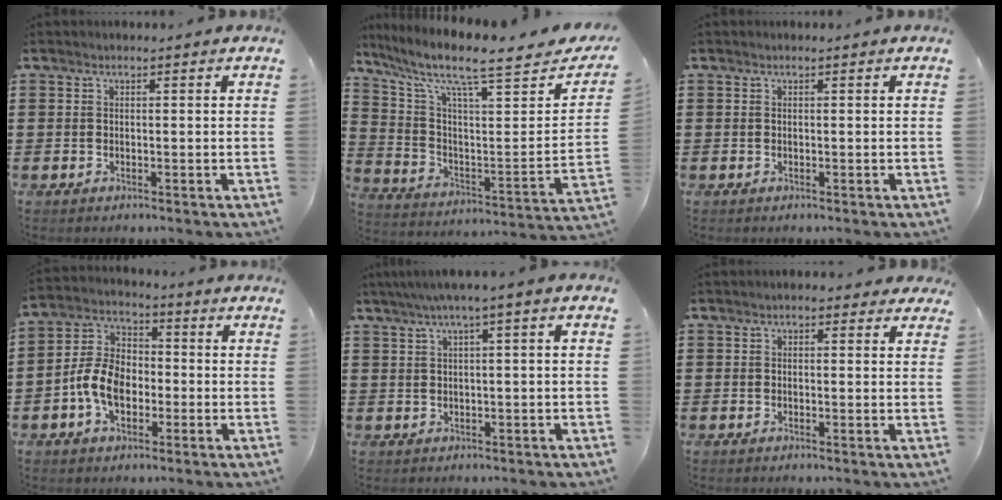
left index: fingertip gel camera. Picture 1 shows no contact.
{"total": 9.3, "force": [7.3, 1.5, 5.5], "torque": [-0.127, -0.062, 0.113]}
{"total": 0.0}
{"total": 7.8, "force": [-2.3, 5.3, 5.3], "torque": [-0.130, 0.011, -0.051]}
{"total": 2.5, "force": [0.1, 0.0, 2.5], "torque": [-0.045, 0.000, -0.001]}
{"total": 1.2, "force": [0.4, 0.8, 0.8], "torque": [-0.019, 0.008, 0.005]}